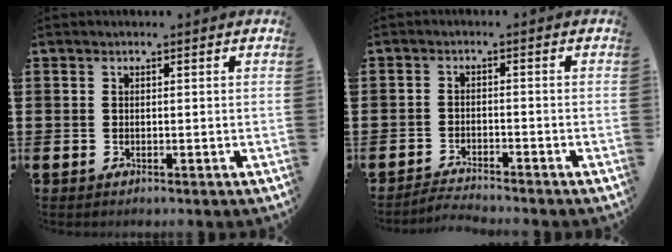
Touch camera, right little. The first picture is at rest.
{"total": 2.1, "force": [-2.1, -0.2, 0.0], "torque": [-0.003, 0.003, -0.044]}